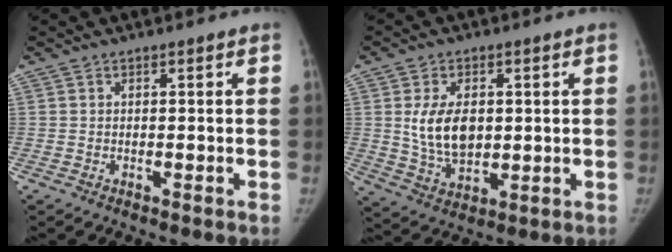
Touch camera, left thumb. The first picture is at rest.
{"total": 9.9, "force": [1.4, 6.4, 7.5], "torque": [-0.116, -0.014, 0.039]}